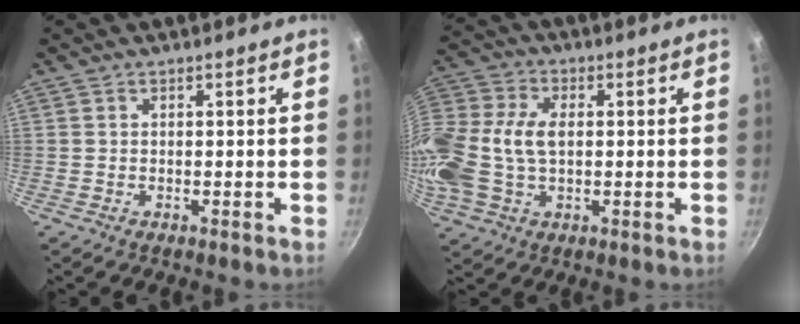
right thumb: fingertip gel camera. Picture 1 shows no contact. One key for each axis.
{"total": 18.0, "fx": 0.2, "fy": 12.0, "fz": 13.4, "tx": -0.305, "ty": 0.029, "tz": -0.003}